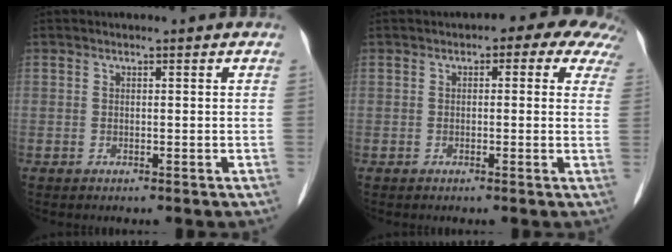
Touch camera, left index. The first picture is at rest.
{"total": 7.8, "force": [4.9, 3.4, 5.0], "torque": [-0.040, 0.022, 0.037]}